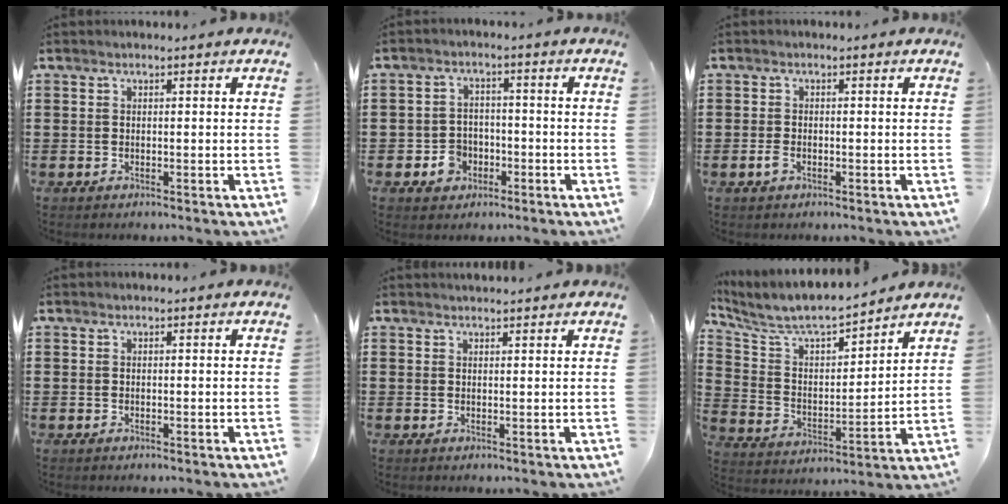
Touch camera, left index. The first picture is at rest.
{"total": 4.3, "force": [-2.2, 3.4, 1.5], "torque": [-0.033, 0.008, -0.041]}
{"total": 1.7, "force": [-0.7, 0.9, 1.3], "torque": [-0.040, -0.006, -0.017]}
{"total": 0.0}
{"total": 1.0, "force": [1.0, 0.0, 0.1], "torque": [-0.003, -0.001, 0.021]}
{"total": 7.2, "force": [6.5, 1.3, 2.7], "torque": [-0.083, -0.041, 0.109]}